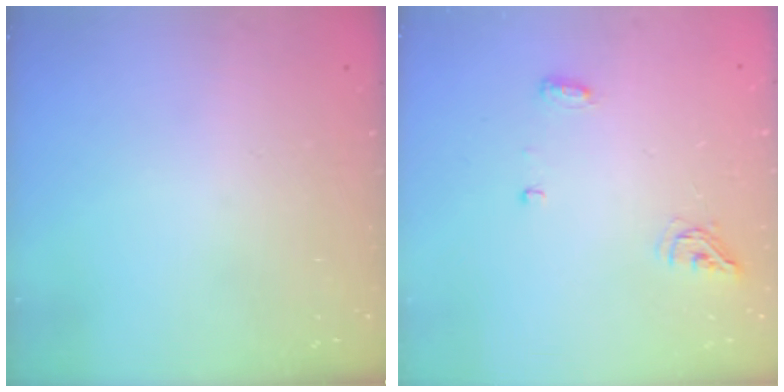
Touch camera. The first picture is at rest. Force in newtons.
{"total": 5.8, "press": 5.7, "slide": 0.9}